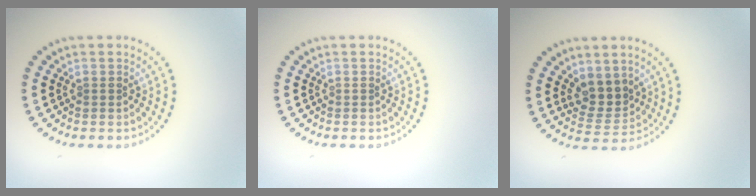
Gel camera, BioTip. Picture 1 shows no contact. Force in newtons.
{"total": 0.0}
{"total": 3.0, "press": 2.5, "slide": 1.7}